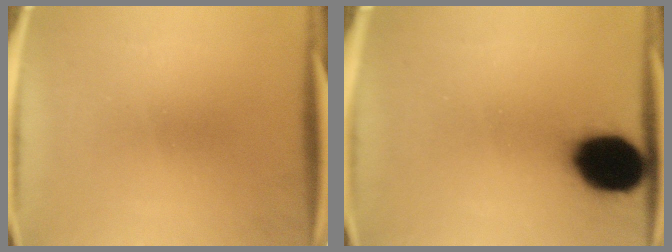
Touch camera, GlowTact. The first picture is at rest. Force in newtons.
{"total": 17.1}